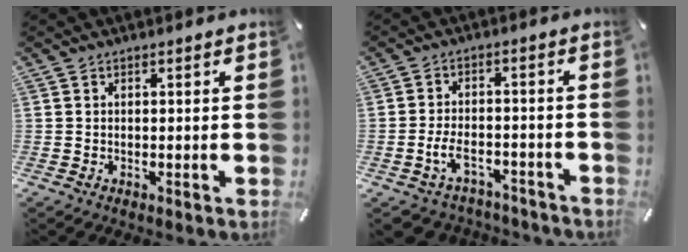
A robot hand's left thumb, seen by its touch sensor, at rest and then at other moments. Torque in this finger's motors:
{"motor_torque": [0.20, 2.00, 0.39, 0.38, 0.12]}